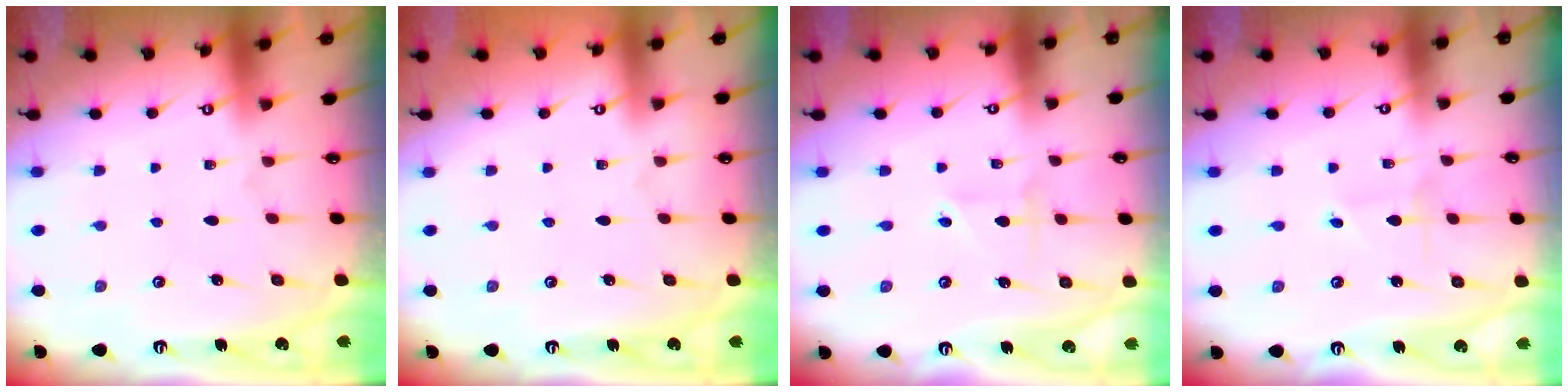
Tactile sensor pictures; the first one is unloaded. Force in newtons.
{"total": 0.0}
{"total": 2.1, "press": 2.1, "slide": 0.3}
{"total": 1.1, "press": 1.1, "slide": 0.1}